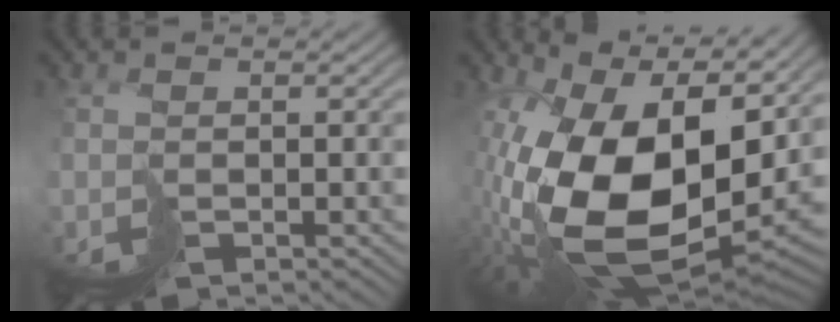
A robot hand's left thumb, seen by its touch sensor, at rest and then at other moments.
{"total": 19.7, "force": [2.2, 11.8, 15.6], "torque": [-0.330, -0.054, 0.067]}